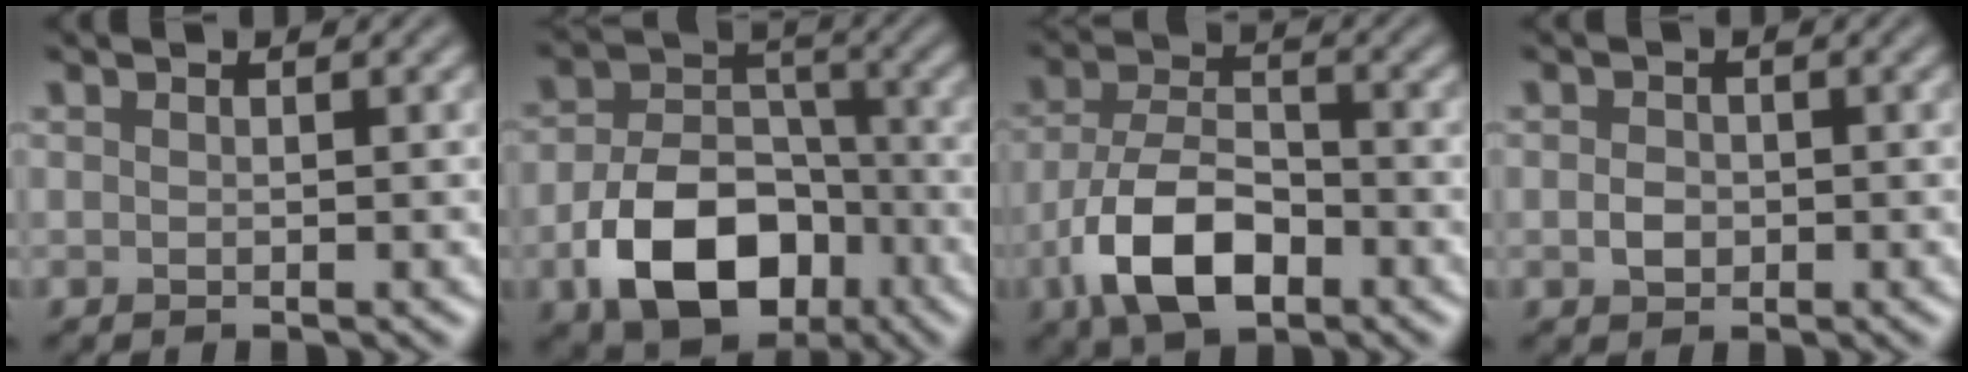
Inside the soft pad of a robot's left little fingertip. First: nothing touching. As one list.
[{"total": 10.1, "force": [-4.3, 6.7, 6.2], "torque": [-0.114, -0.009, -0.072]}, {"total": 7.8, "force": [-3.8, 4.0, 5.5], "torque": [-0.113, -0.003, -0.079]}, {"total": 1.7, "force": [-0.4, 1.3, 0.9], "torque": [-0.016, -0.001, -0.012]}]